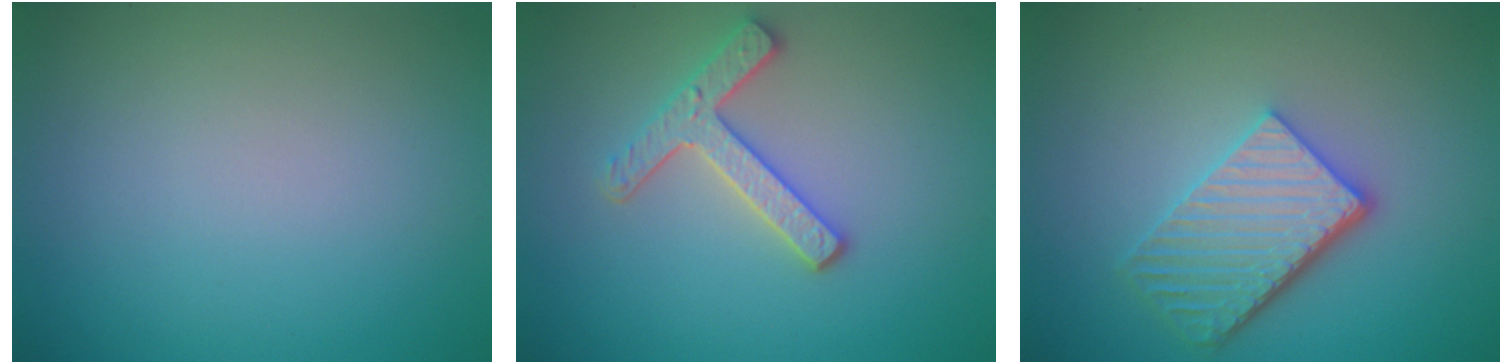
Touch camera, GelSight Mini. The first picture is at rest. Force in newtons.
{"total": 3.1, "press": 2.8, "slide": 1.2}
{"total": 4.9, "press": 3.9, "slide": 3.1}